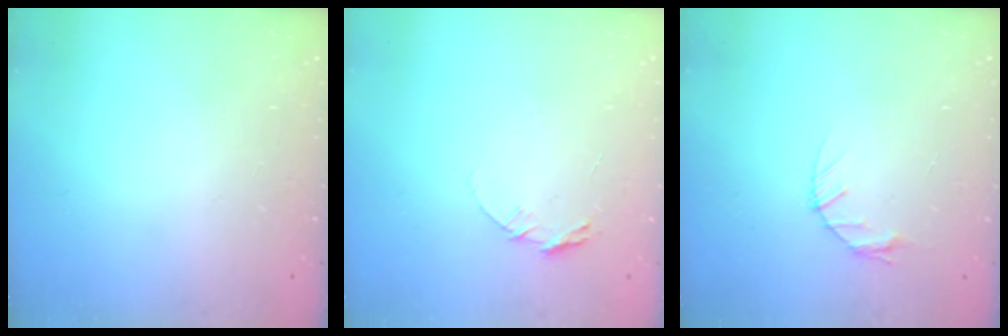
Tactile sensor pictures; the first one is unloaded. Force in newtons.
{"total": 5.7, "press": 5.7, "slide": 0.5}
{"total": 3.3, "press": 3.2, "slide": 0.5}